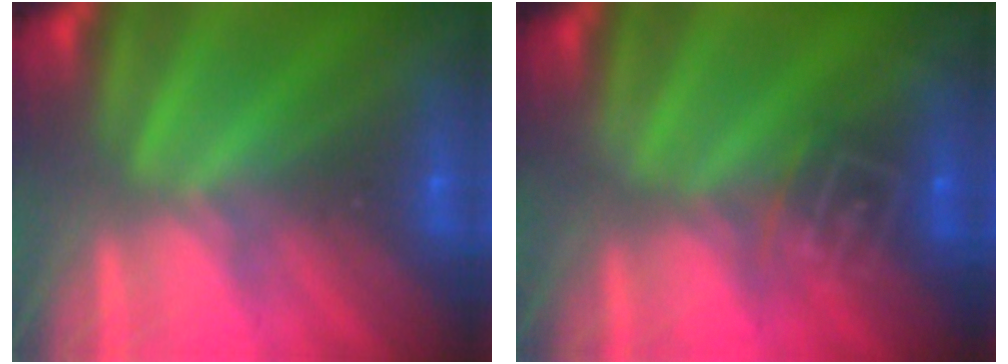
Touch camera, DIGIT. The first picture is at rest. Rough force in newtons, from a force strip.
{"total": 2.9}